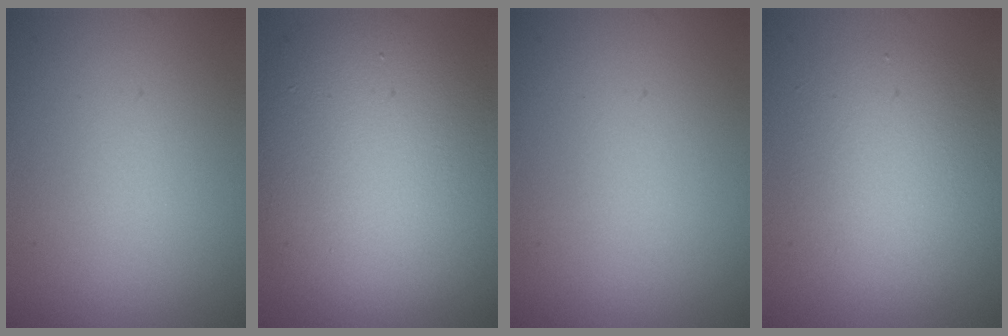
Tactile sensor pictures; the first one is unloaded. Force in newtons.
{"total": 12.5, "press": 12.5, "slide": 0.7}
{"total": 0.0}
{"total": 4.9, "press": 4.9, "slide": 0.4}